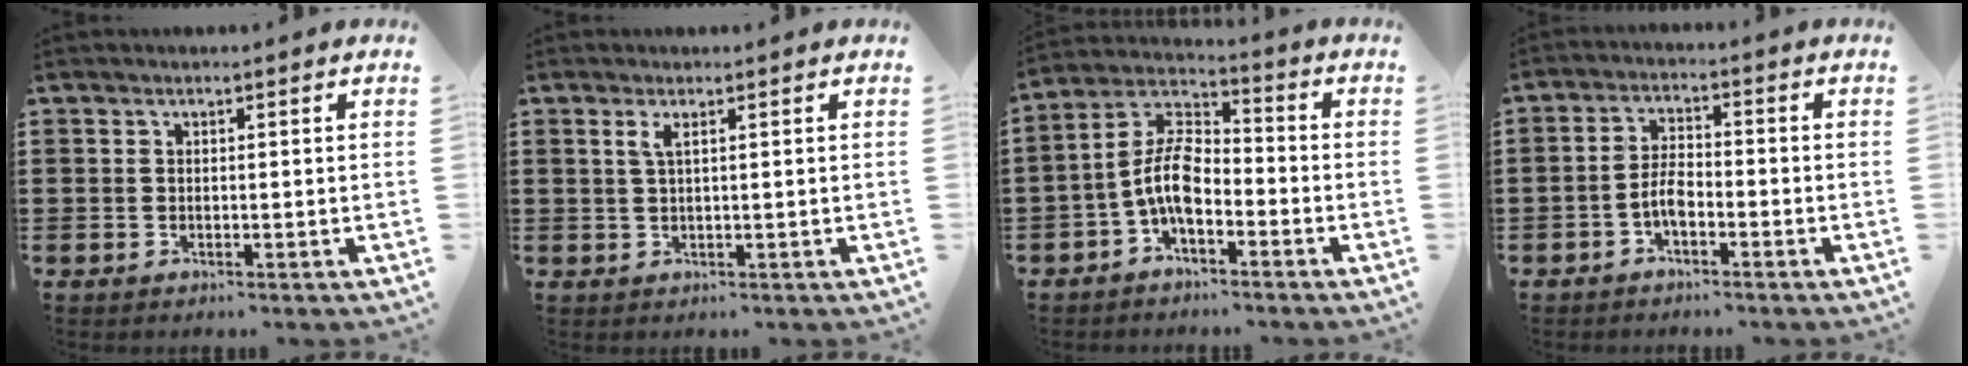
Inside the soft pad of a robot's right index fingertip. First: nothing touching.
{"total": 1.5, "force": [0.6, 0.1, 1.4], "torque": [-0.029, 0.003, 0.010]}
{"total": 8.3, "force": [-2.9, 4.1, 6.6], "torque": [-0.160, 0.001, -0.063]}
{"total": 3.6, "force": [-1.6, 1.7, 2.8], "torque": [-0.066, 0.002, -0.035]}